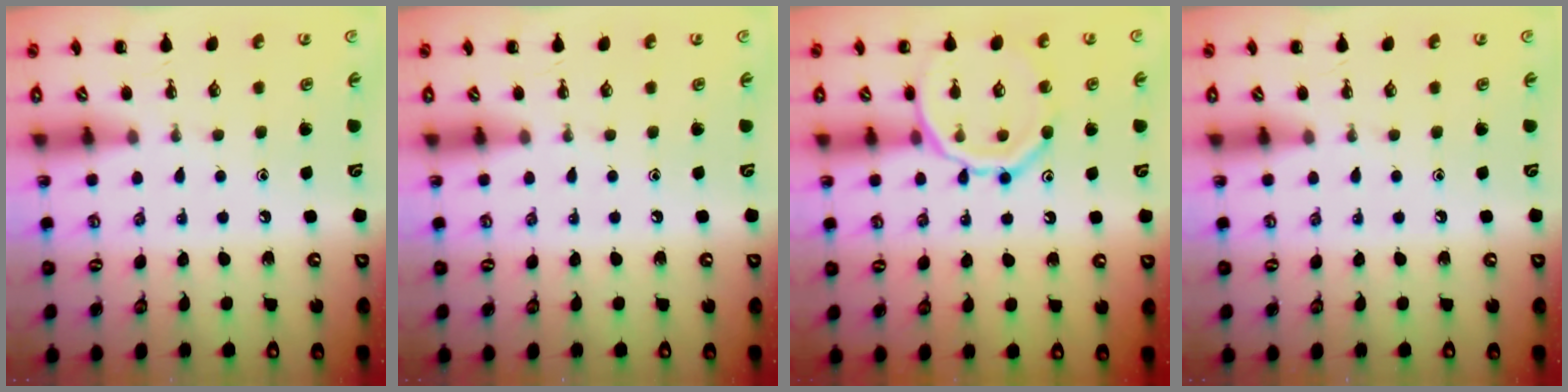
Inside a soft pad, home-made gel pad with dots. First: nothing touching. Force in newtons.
{"total": 0.0}
{"total": 14.4, "press": 14.3, "slide": 1.7}
{"total": 0.0}